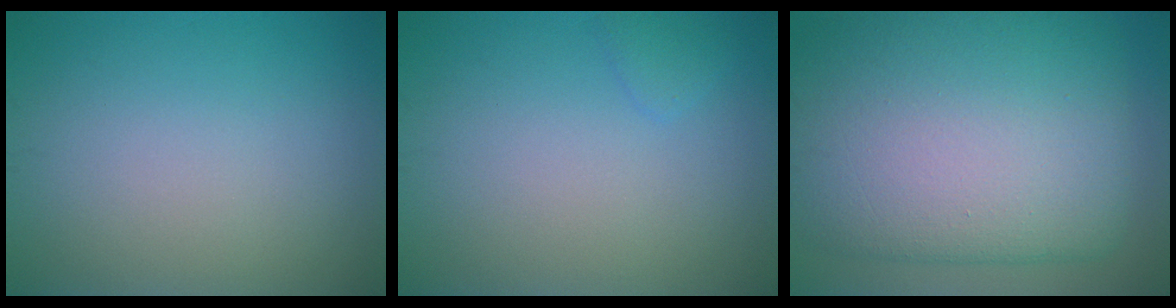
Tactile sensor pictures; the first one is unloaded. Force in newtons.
{"total": 0.9, "press": 0.9, "slide": 0.1}
{"total": 15.5, "press": 15.5, "slide": 0.3}